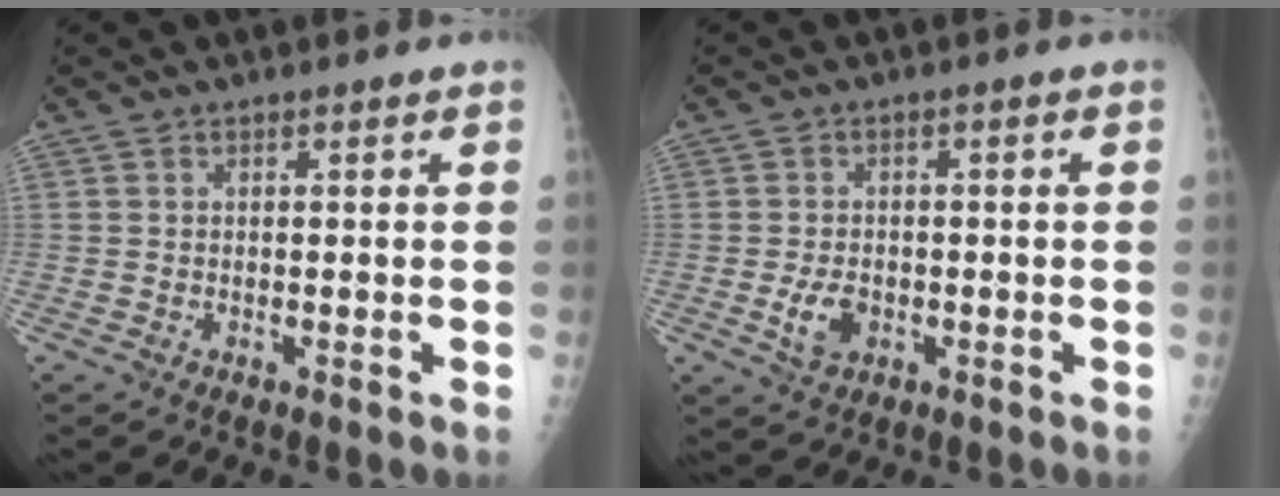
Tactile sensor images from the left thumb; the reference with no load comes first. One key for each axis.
{"total": 4.5, "fx": -1.3, "fy": 2.9, "fz": 3.1, "tx": -0.054, "ty": 0.006, "tz": -0.019}